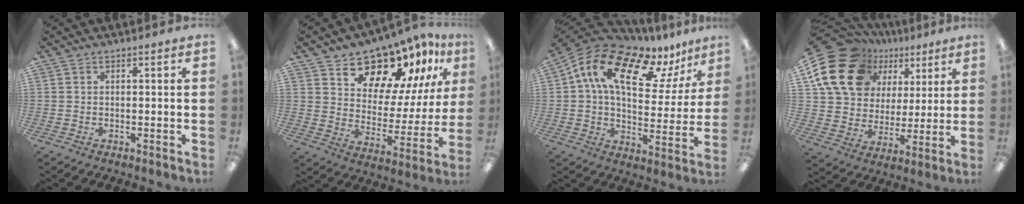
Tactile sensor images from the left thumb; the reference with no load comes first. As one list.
[{"total": 15.4, "force": [12.6, 7.0, 5.2], "torque": [-0.091, -0.100, 0.225]}, {"total": 16.7, "force": [10.3, 8.0, 10.5], "torque": [-0.195, -0.052, 0.181]}, {"total": 21.3, "force": [10.4, 15.9, 9.7], "torque": [-0.180, -0.049, 0.206]}]